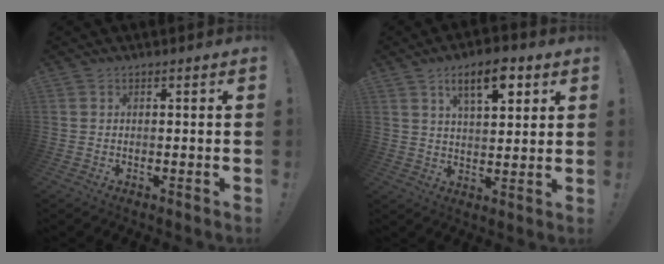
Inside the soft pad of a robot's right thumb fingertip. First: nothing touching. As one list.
[{"total": 10.6, "force": [5.4, 4.2, 8.1], "torque": [-0.121, -0.014, 0.089]}]